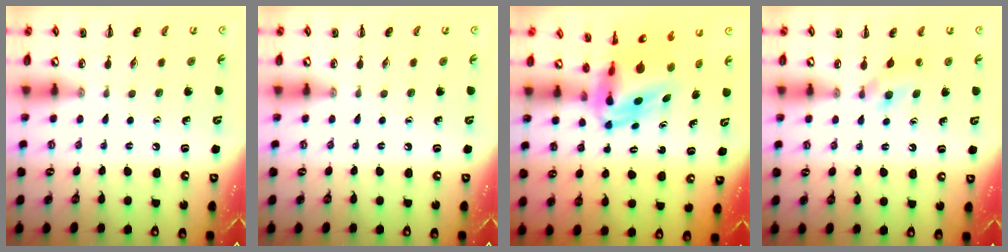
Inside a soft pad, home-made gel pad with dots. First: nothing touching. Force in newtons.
{"total": 0.0}
{"total": 5.4, "press": 5.1, "slide": 1.6}
{"total": 3.6, "press": 3.5, "slide": 0.9}